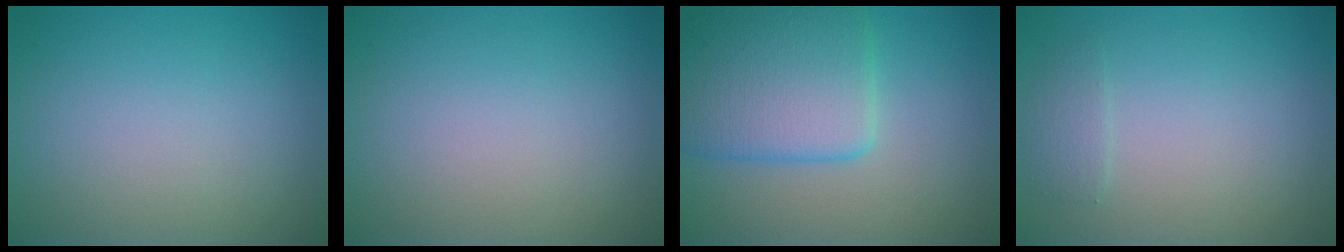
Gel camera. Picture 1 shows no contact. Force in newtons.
{"total": 0.0}
{"total": 6.6, "press": 6.6, "slide": 0.3}
{"total": 1.1, "press": 1.1, "slide": 0.2}